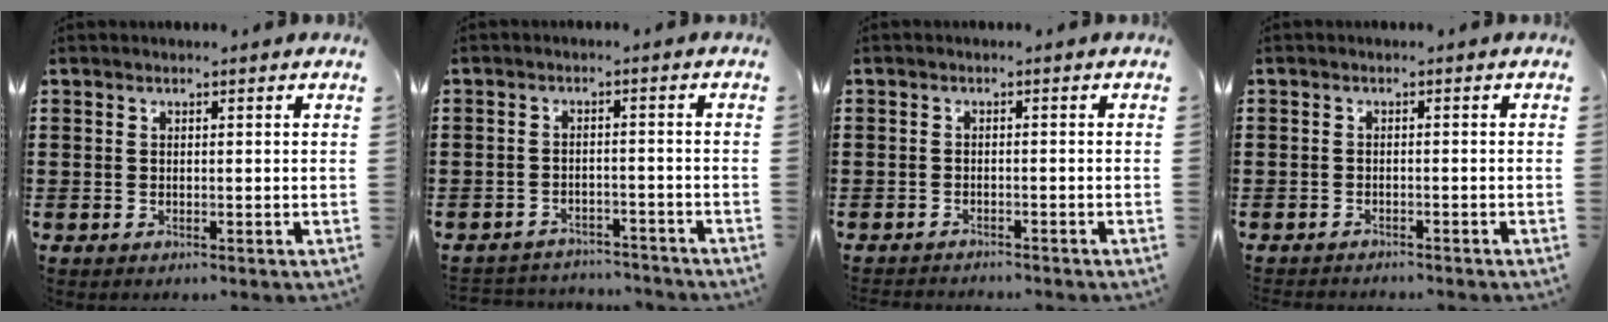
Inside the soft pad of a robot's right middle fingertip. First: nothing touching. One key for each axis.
{"total": 2.9, "fx": -2.9, "fy": 0.4, "fz": -0.2, "tx": -0.004, "ty": -0.001, "tz": -0.064}
{"total": 1.6, "fx": -1.5, "fy": 0.2, "fz": -0.3, "tx": 0.001, "ty": 0.002, "tz": -0.035}
{"total": 1.3, "fx": -1.3, "fy": 0.2, "fz": -0.2, "tx": 0.000, "ty": 0.001, "tz": -0.029}